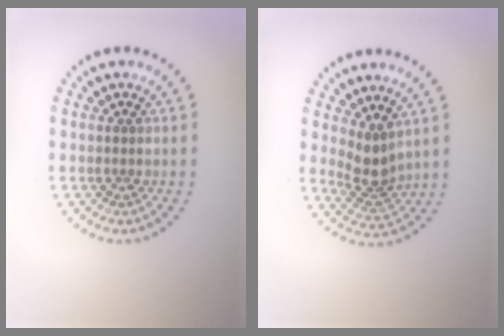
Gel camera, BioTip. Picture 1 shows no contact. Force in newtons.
{"total": 2.7, "press": 2.1, "slide": 1.8}